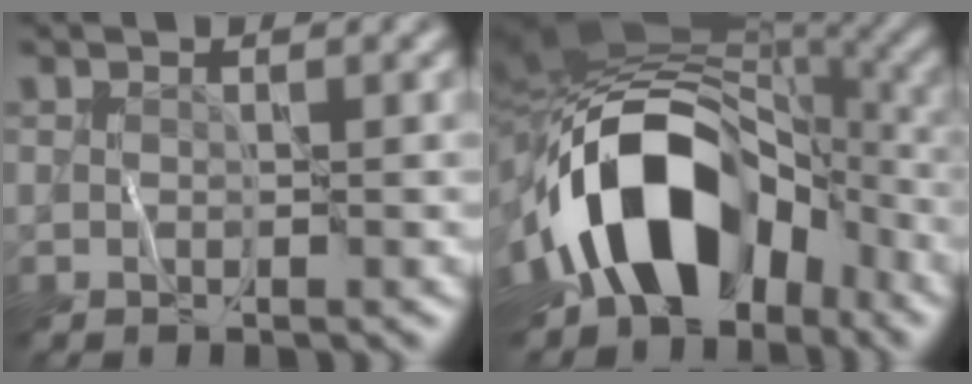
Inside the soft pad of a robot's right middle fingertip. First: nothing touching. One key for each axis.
{"total": 14.5, "fx": -5.4, "fy": 9.3, "fz": 9.8, "tx": -0.152, "ty": 0.011, "tz": -0.098}